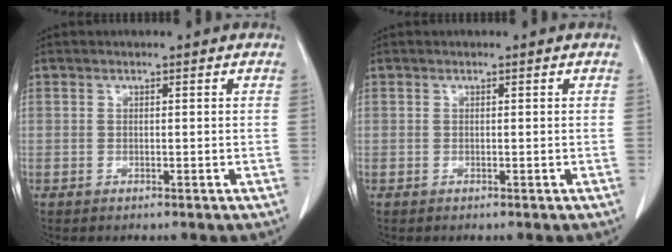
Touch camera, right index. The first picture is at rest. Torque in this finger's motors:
{"motor_torque": [0.01, 0.00, 0.00, 0.00]}